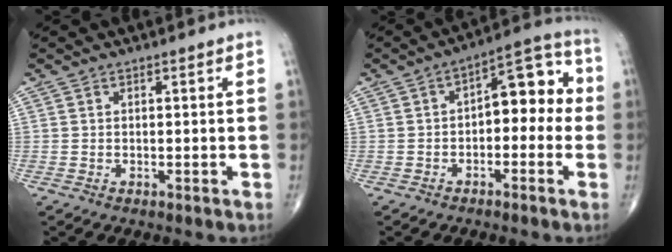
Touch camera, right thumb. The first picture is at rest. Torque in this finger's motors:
{"motor_torque": [1.92, 2.10, 0.72, -0.31, 0.07]}